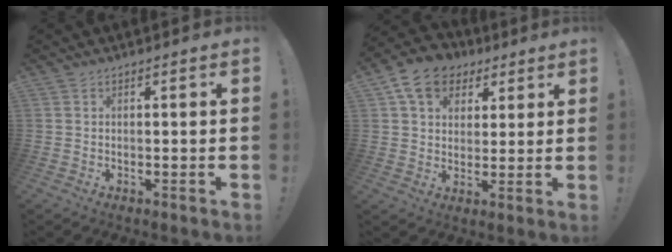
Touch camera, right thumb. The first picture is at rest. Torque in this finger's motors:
{"motor_torque": [1.09, 1.13, 0.06, 0.14, 0.02]}